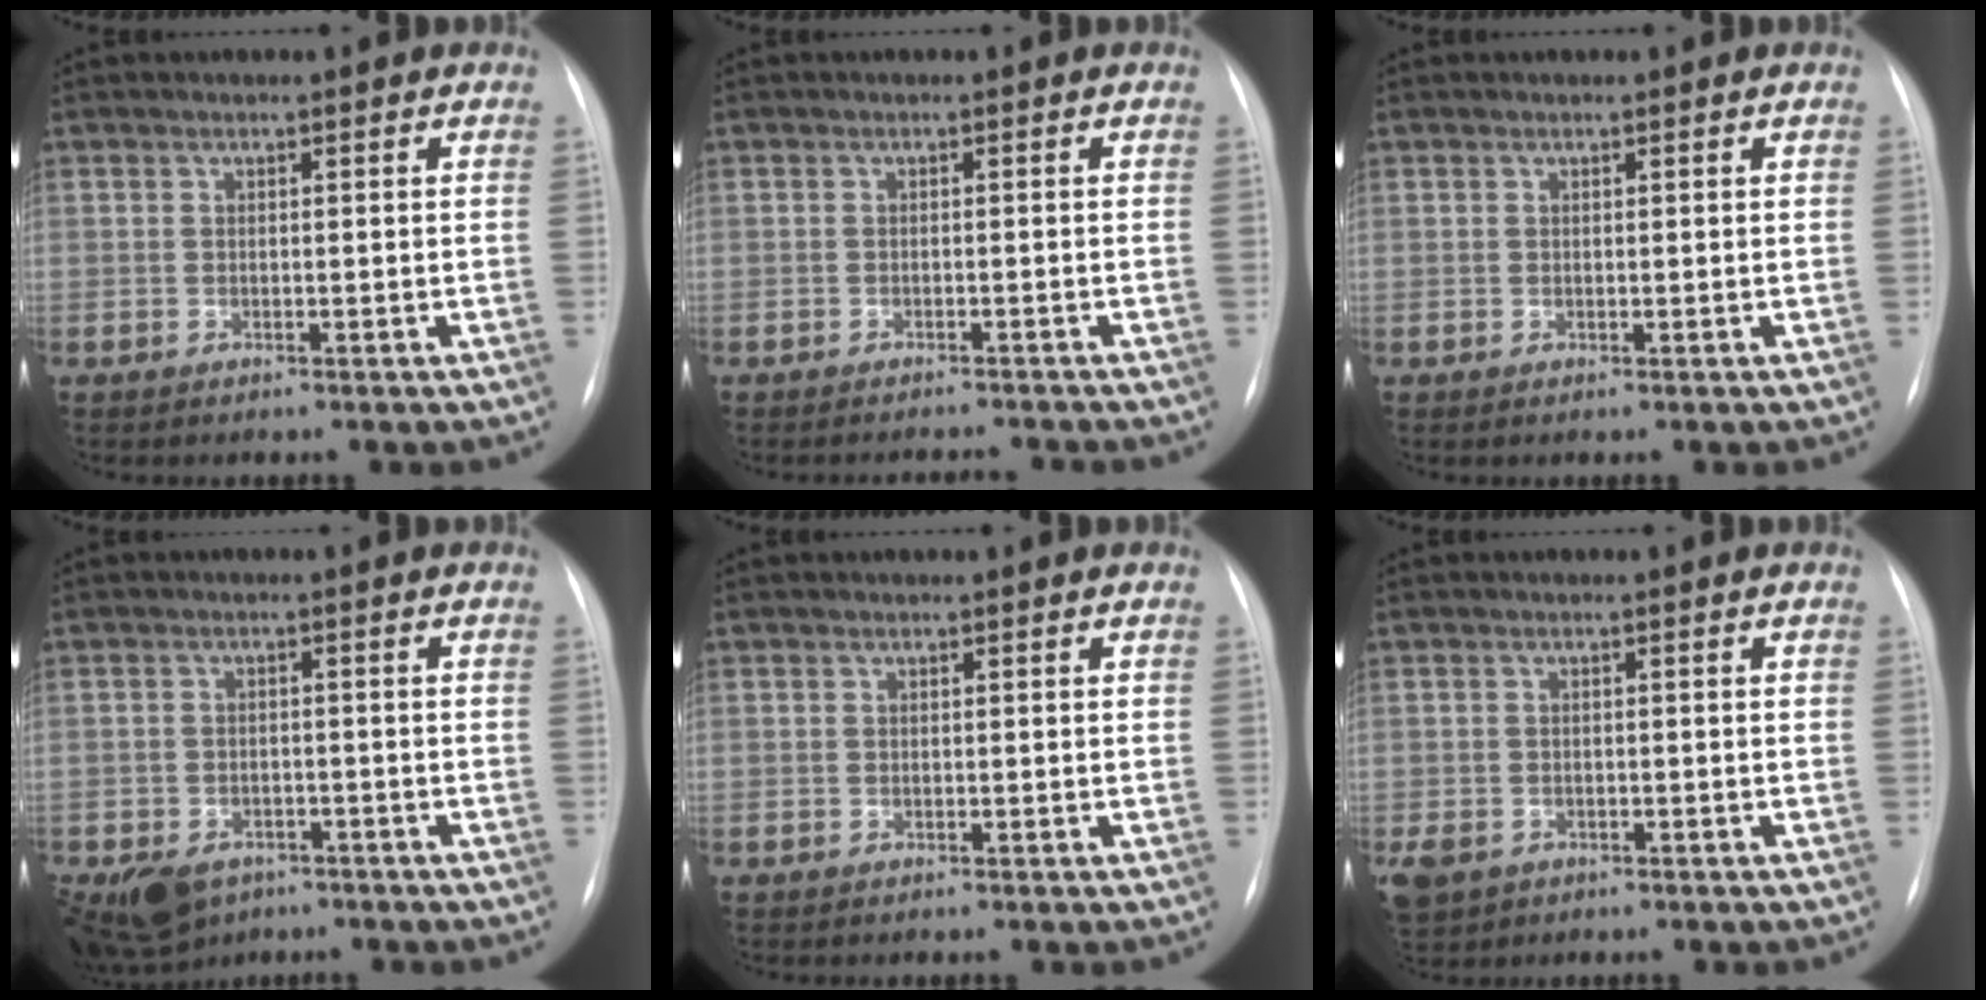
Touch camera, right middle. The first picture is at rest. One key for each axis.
{"total": 3.2, "fx": -3.2, "fy": -0.2, "fz": -0.1, "tx": 0.009, "ty": -0.003, "tz": -0.042}
{"total": 0.0}
{"total": 10.7, "fx": -6.7, "fy": 7.3, "fz": 4.0, "tx": -0.100, "ty": -0.005, "tz": -0.092}
{"total": 0.7, "fx": -0.3, "fy": 0.6, "fz": -0.2, "tx": 0.004, "ty": 0.007, "tz": -0.009}
{"total": 9.1, "fx": -4.4, "fy": 7.2, "fz": 3.4, "tx": -0.103, "ty": -0.004, "tz": -0.060}